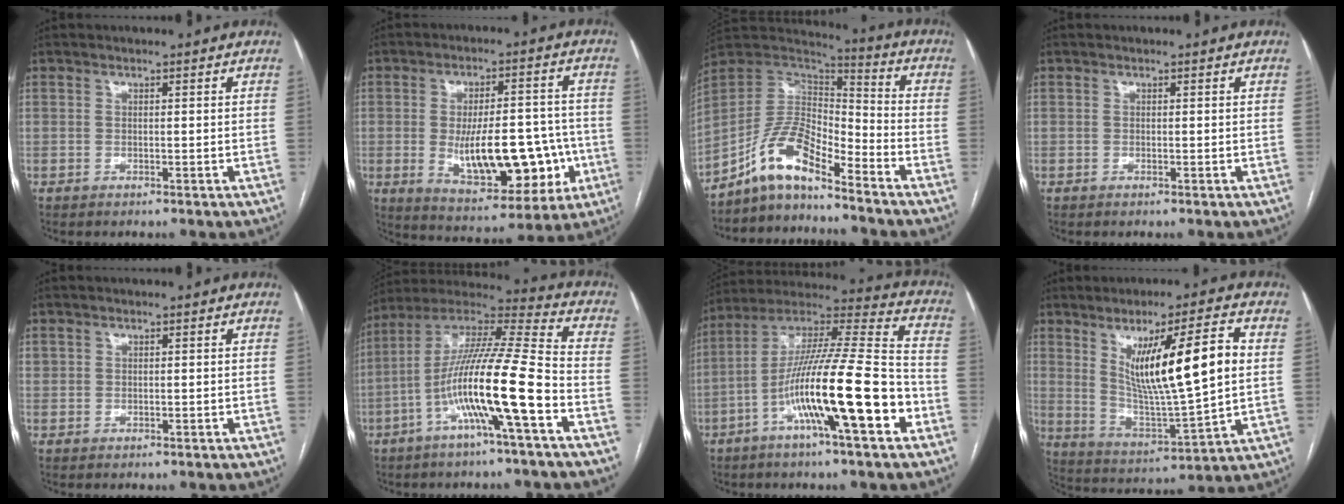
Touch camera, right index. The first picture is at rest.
{"total": 16.3, "force": [-2.9, 6.6, 14.6], "torque": [-0.218, 0.009, -0.028]}
{"total": 10.9, "force": [-8.1, 3.0, 6.6], "torque": [-0.136, 0.034, -0.150]}
{"total": 0.0}
{"total": 0.7, "force": [0.3, 0.6, 0.2], "torque": [-0.001, 0.006, 0.005]}
{"total": 16.8, "force": [-5.7, 0.0, 15.8], "torque": [-0.293, 0.007, -0.109]}
{"total": 19.9, "force": [-7.1, 1.3, 18.5], "torque": [-0.326, 0.000, -0.125]}
{"total": 16.1, "force": [3.8, 1.1, 15.6], "torque": [-0.265, -0.010, 0.070]}